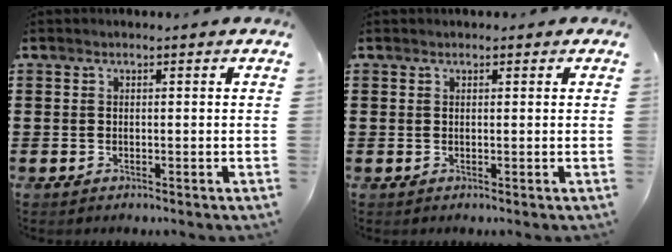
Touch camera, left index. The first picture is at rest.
{"total": 0.5, "force": [0.4, 0.4, 0.1], "torque": [-0.003, 0.003, 0.007]}